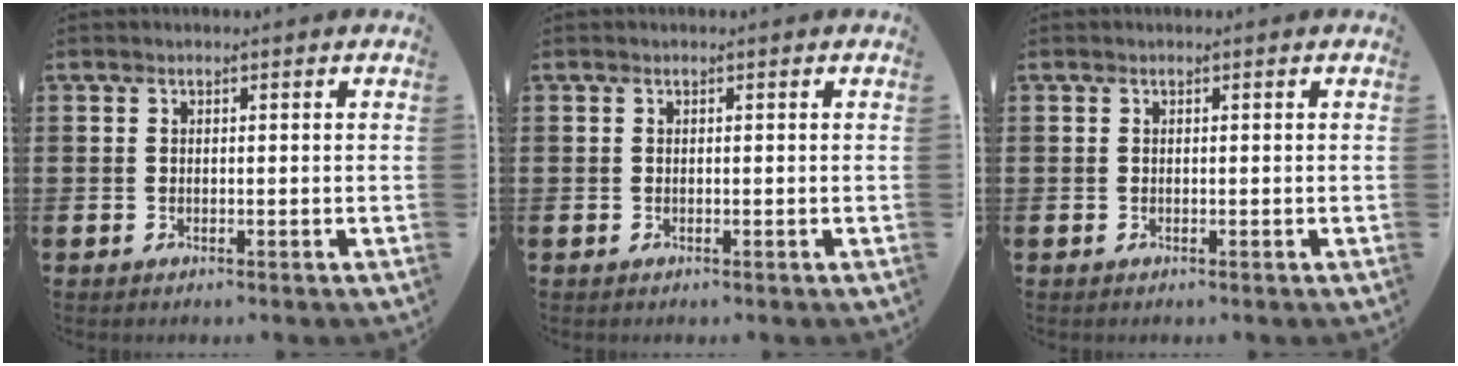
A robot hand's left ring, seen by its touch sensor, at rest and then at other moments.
{"total": 0.0}
{"total": 0.0}